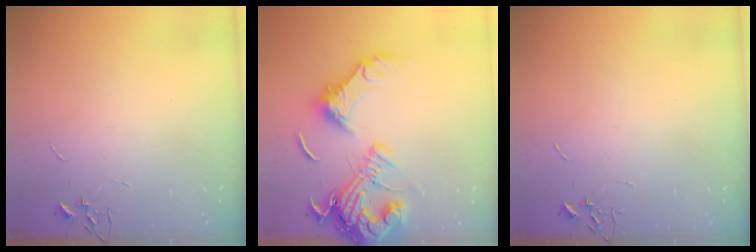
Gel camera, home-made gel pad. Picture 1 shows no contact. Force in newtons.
{"total": 22.6, "press": 22.3, "slide": 3.7}
{"total": 0.0}